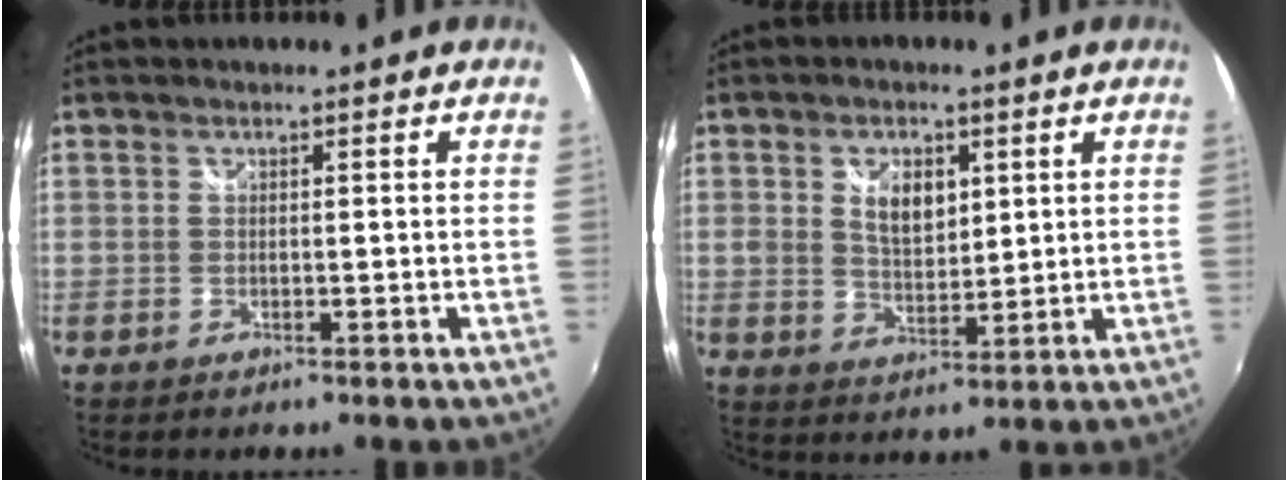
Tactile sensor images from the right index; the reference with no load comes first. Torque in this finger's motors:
{"motor_torque": [0.14, 0.03, 0.22, 0.05]}